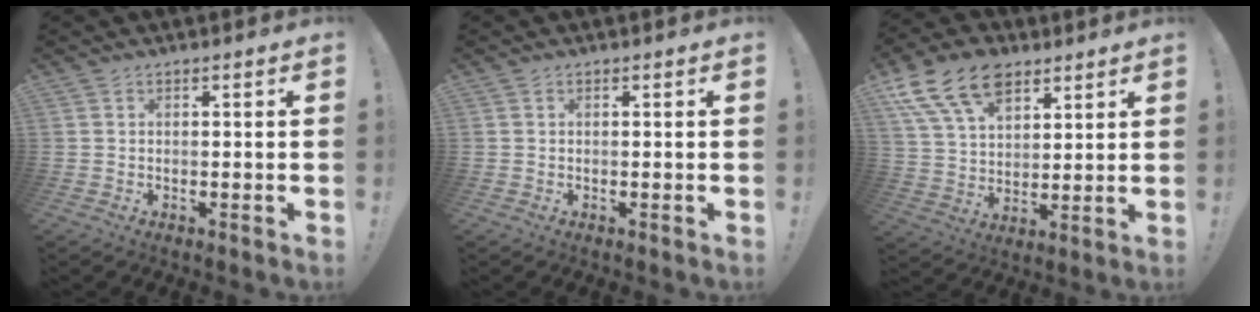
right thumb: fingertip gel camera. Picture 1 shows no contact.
{"total": 0.0}
{"total": 16.5, "force": [9.5, 10.4, 8.6], "torque": [-0.154, -0.051, 0.177]}